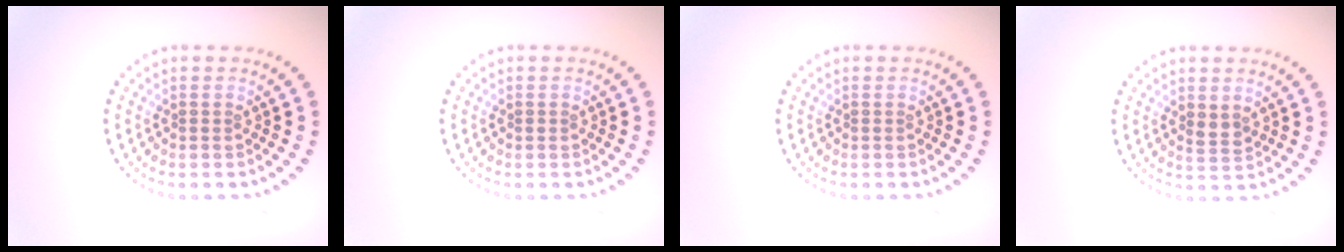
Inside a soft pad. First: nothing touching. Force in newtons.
{"total": 0.0}
{"total": 0.0}
{"total": 1.2, "press": 1.1, "slide": 0.4}